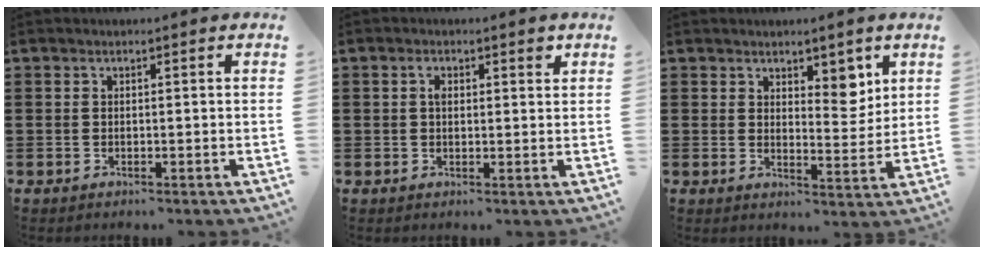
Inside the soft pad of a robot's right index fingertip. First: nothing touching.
{"total": 2.2, "force": [0.8, 1.0, 1.7], "torque": [-0.022, 0.001, 0.009]}
{"total": 4.8, "force": [3.4, 2.5, 2.2], "torque": [-0.029, -0.009, 0.057]}